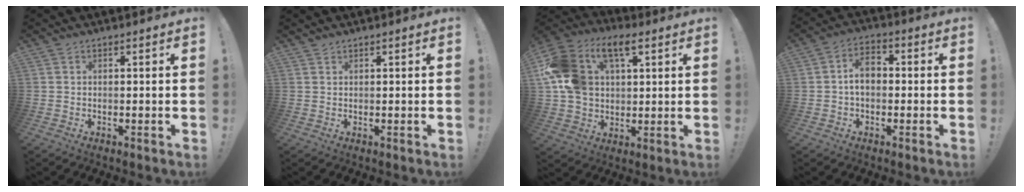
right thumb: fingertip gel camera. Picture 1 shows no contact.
{"total": 0.7, "force": [0.7, 0.1, 0.1], "torque": [-0.001, -0.001, 0.013]}
{"total": 17.6, "force": [6.6, 12.3, 10.7], "torque": [-0.208, -0.015, 0.127]}
{"total": 6.9, "force": [-0.3, 4.5, 5.1], "torque": [-0.078, 0.011, -0.004]}